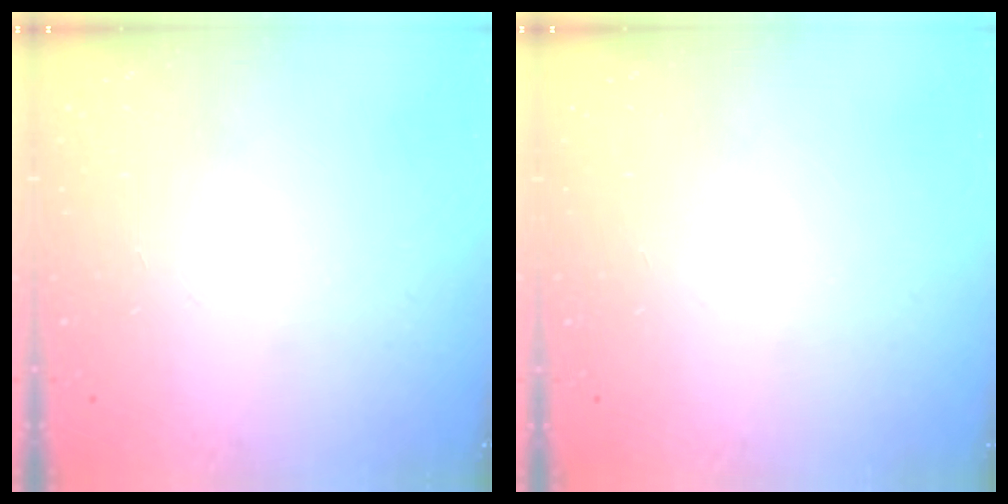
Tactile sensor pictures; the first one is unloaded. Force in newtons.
{"total": 0.0}